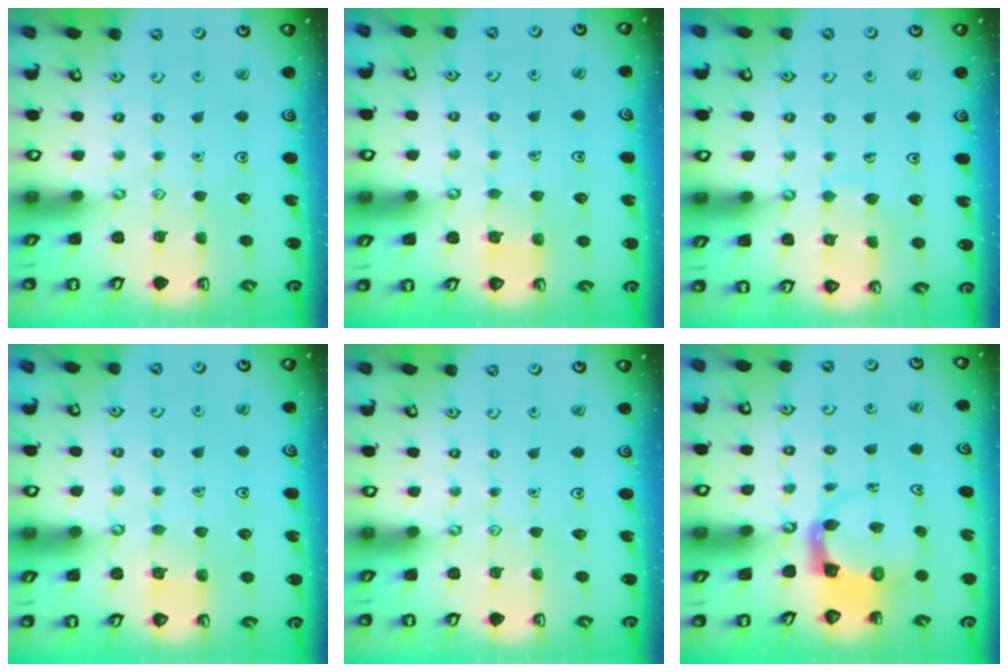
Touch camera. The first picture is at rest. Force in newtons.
{"total": 2.6, "press": 2.6, "slide": 0.2}
{"total": 4.8, "press": 4.8, "slide": 0.1}
{"total": 2.6, "press": 2.6, "slide": 0.2}
{"total": 0.0}
{"total": 4.2, "press": 4.2, "slide": 0.6}